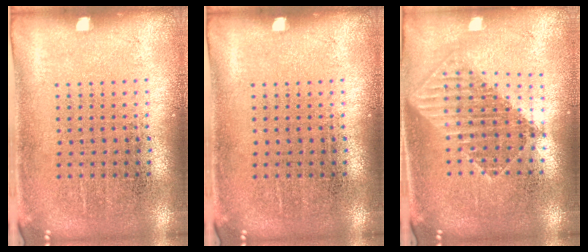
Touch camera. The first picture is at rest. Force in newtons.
{"total": 0.0}
{"total": 1.7, "press": 1.4, "slide": 1.1}